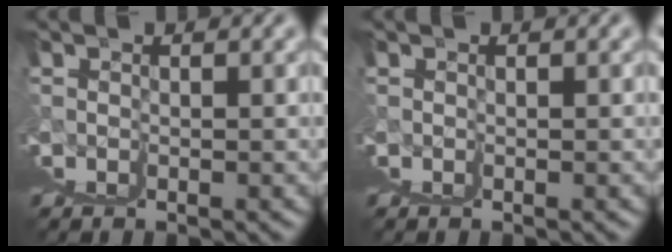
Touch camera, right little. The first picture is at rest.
{"total": 0.0}